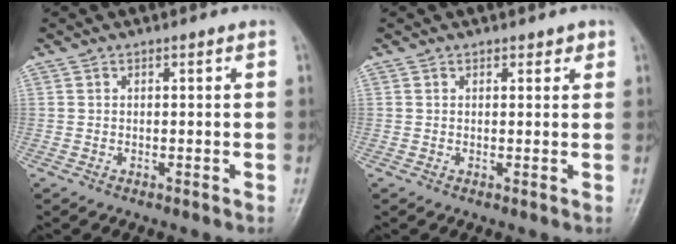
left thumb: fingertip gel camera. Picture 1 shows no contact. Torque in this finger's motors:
{"motor_torque": [-0.70, -0.13, -0.22, -0.05, 0.03]}